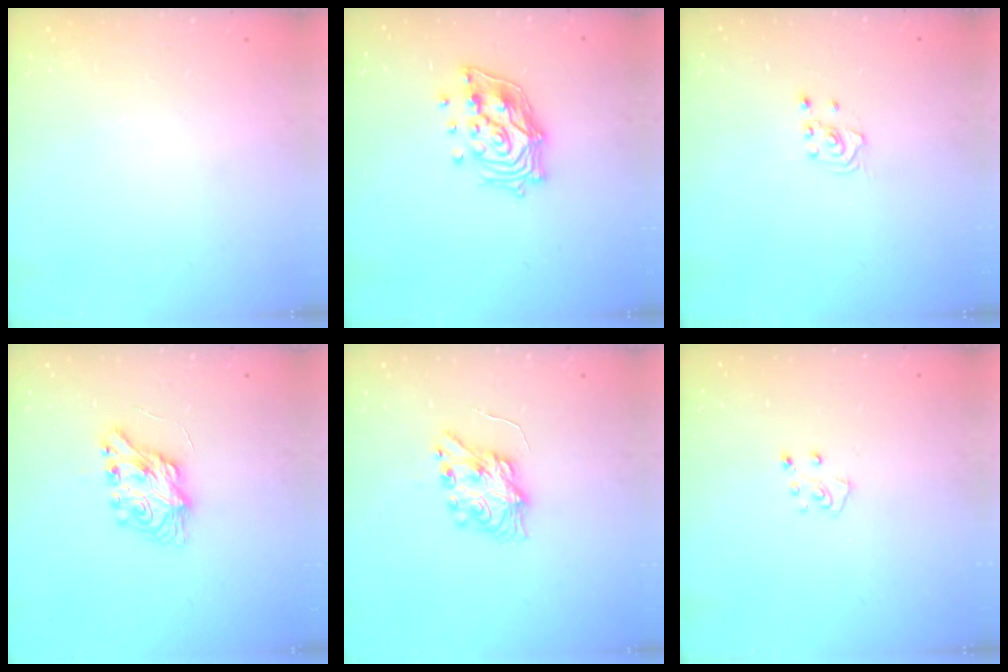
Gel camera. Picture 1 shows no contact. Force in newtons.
{"total": 14.8, "press": 14.6, "slide": 2.2}
{"total": 1.6, "press": 1.5, "slide": 0.2}
{"total": 8.3, "press": 8.2, "slide": 0.4}
{"total": 7.7, "press": 7.7, "slide": 0.8}
{"total": 5.7, "press": 5.7, "slide": 0.7}